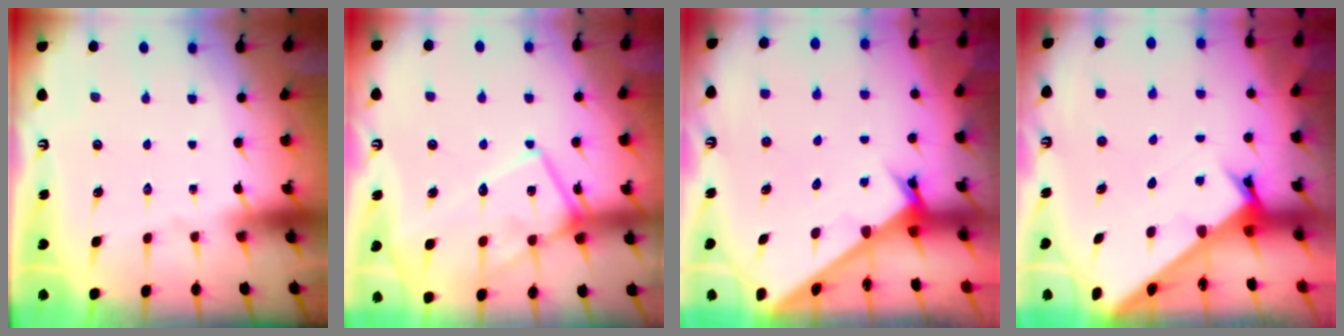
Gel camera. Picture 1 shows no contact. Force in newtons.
{"total": 17.0, "press": 16.9, "slide": 1.6}
{"total": 2.8, "press": 2.8, "slide": 0.0}
{"total": 2.8, "press": 2.8, "slide": 0.3}